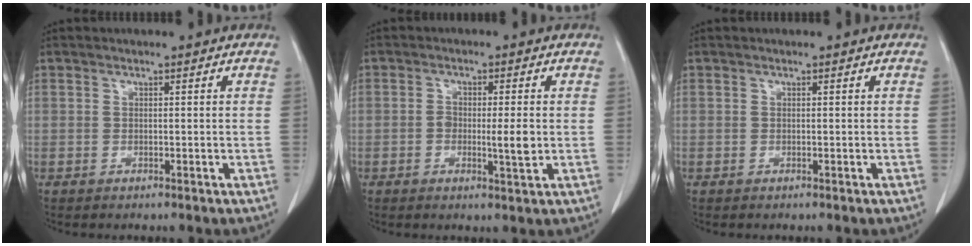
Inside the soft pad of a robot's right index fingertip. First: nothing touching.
{"total": 4.4, "force": [-0.5, 1.0, 4.3], "torque": [-0.072, -0.004, -0.008]}
{"total": 0.0}